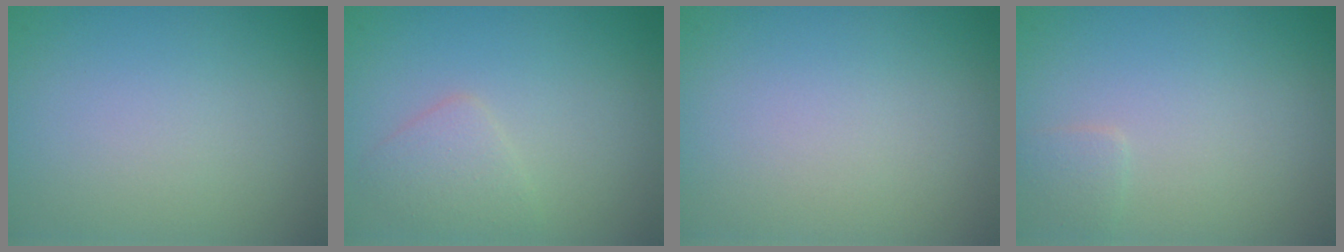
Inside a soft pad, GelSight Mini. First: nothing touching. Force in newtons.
{"total": 1.9, "press": 1.9, "slide": 0.2}
{"total": 0.0}
{"total": 0.9, "press": 0.9, "slide": 0.1}